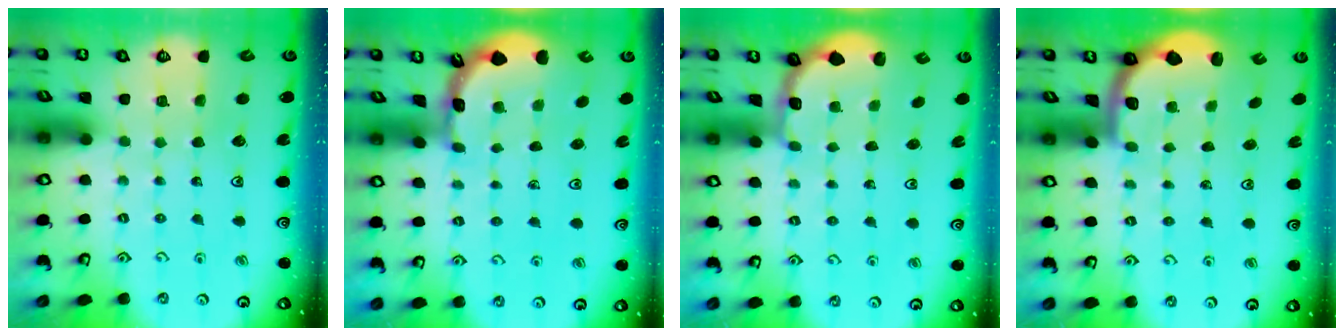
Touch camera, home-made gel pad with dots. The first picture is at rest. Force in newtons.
{"total": 1.8, "press": 1.8, "slide": 0.1}
{"total": 1.8, "press": 1.7, "slide": 0.7}
{"total": 2.0, "press": 2.0, "slide": 0.5}